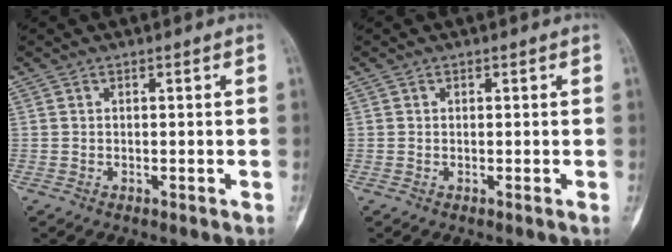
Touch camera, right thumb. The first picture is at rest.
{"total": 0.0}